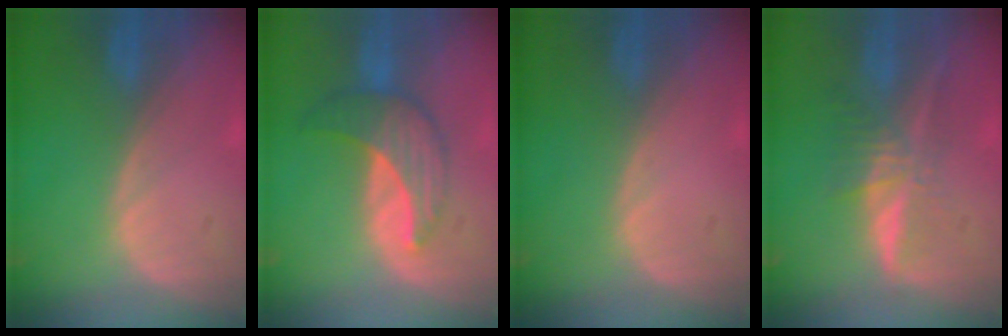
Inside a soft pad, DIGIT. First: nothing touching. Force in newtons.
{"total": 7.1, "press": 6.8, "slide": 2.0}
{"total": 0.0}
{"total": 6.2, "press": 5.5, "slide": 2.9}